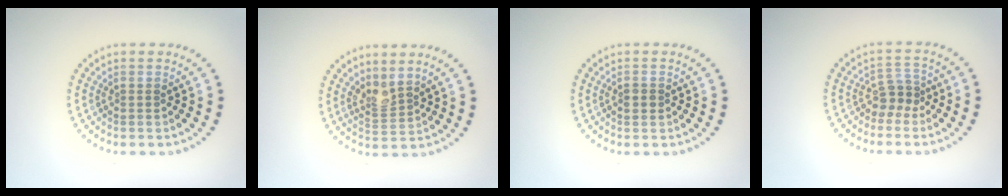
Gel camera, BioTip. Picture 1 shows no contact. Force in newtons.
{"total": 2.1, "press": 1.5, "slide": 1.5}
{"total": 1.4, "press": 1.4, "slide": 0.3}
{"total": 2.0, "press": 1.5, "slide": 1.4}